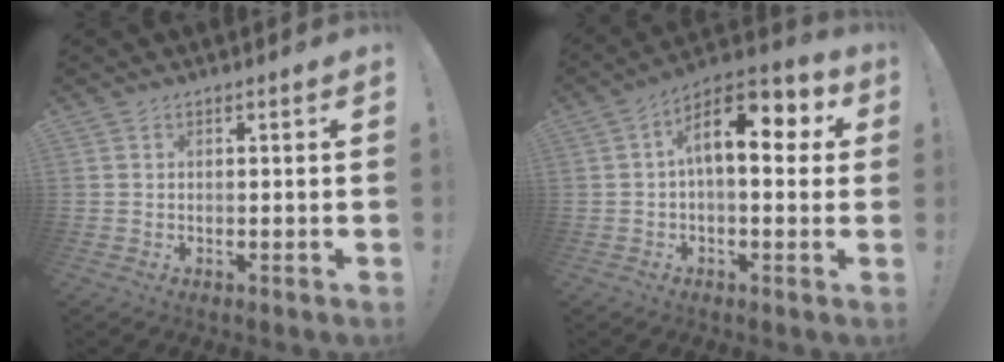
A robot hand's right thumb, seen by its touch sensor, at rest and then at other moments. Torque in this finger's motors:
{"motor_torque": [1.40, 2.47, 0.44, -0.25, 0.30]}